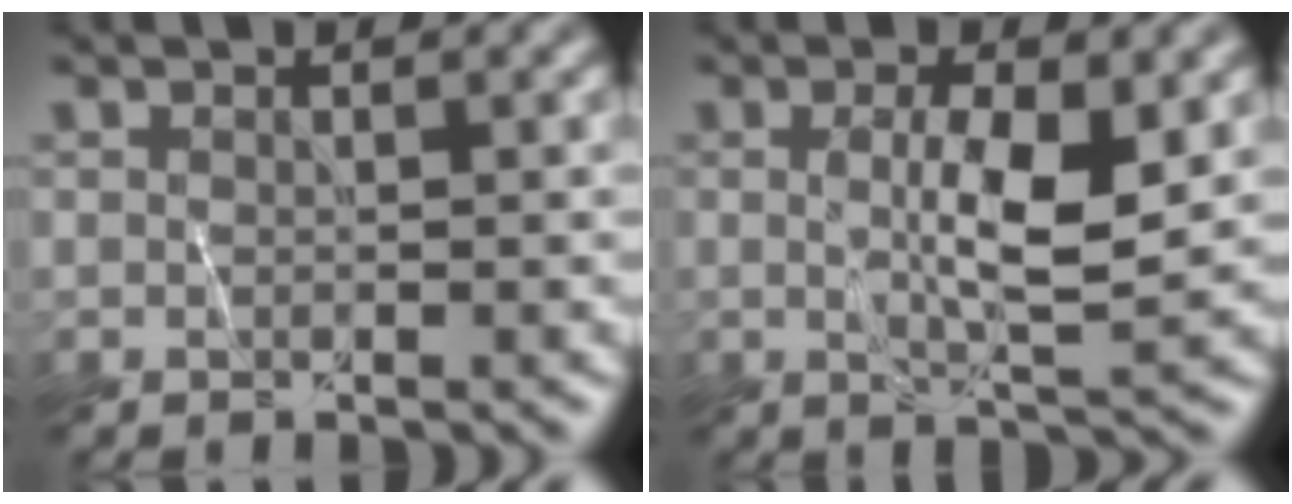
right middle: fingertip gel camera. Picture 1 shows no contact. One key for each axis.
{"total": 4.5, "fx": 0.6, "fy": 0.9, "fz": 4.4, "tx": -0.082, "ty": 0.000, "tz": 0.015}